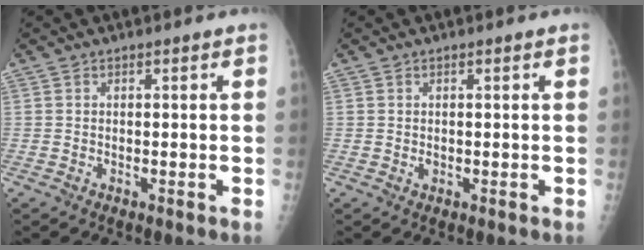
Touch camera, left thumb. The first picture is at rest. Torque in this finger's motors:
{"motor_torque": [0.11, 0.15, 0.32, 0.27, -0.03]}